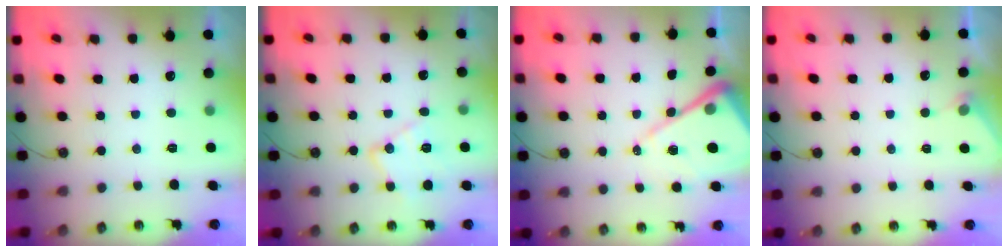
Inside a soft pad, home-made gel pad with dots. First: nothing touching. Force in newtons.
{"total": 13.3, "press": 13.3, "slide": 0.6}
{"total": 13.1, "press": 13.1, "slide": 1.4}
{"total": 2.7, "press": 2.7, "slide": 0.4}